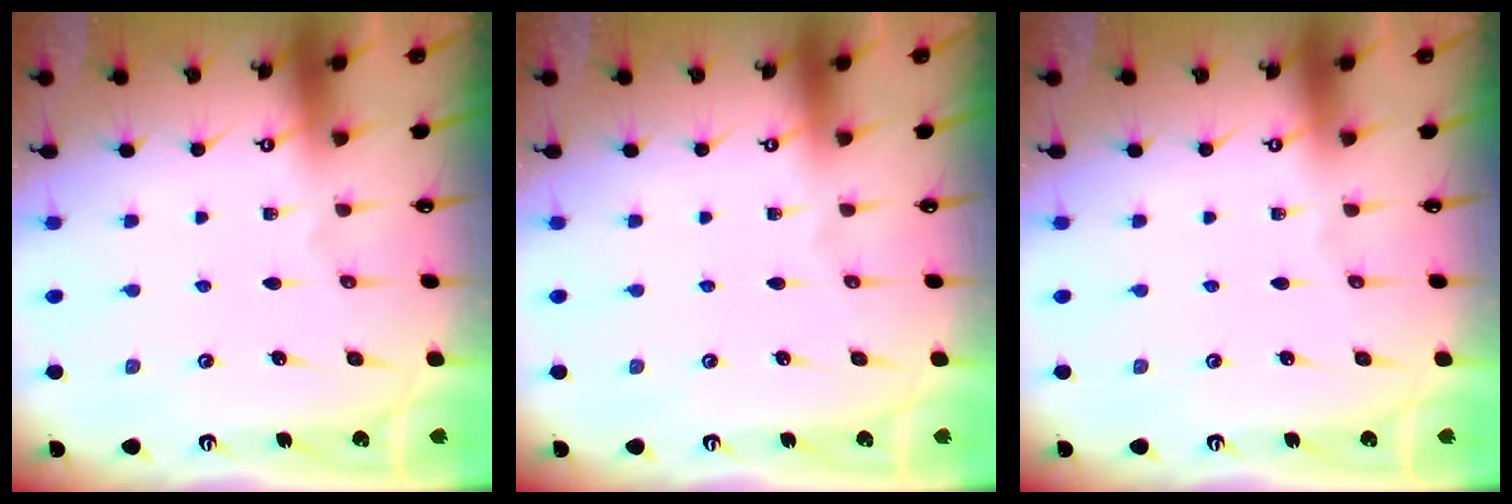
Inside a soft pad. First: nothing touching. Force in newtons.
{"total": 0.0}
{"total": 0.0}